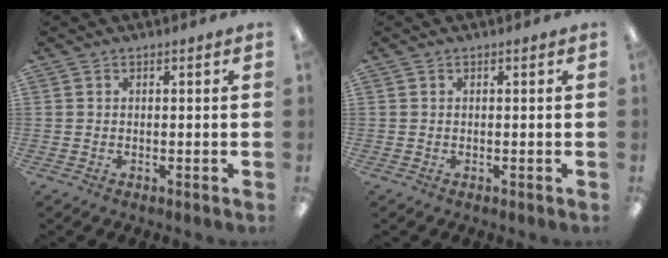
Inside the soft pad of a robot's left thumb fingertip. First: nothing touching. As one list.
[{"total": 0.0}]